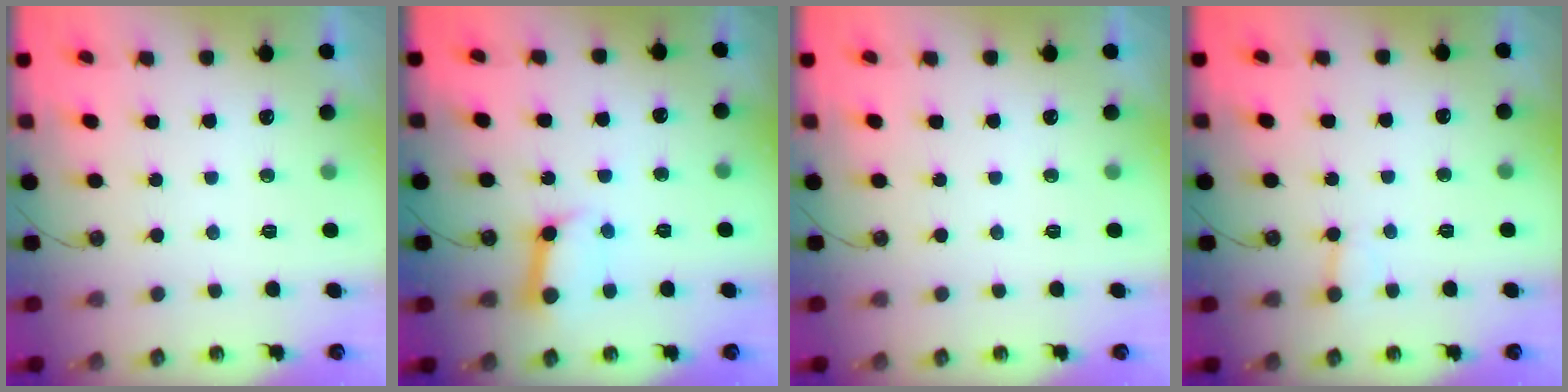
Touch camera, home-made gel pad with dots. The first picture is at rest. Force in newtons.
{"total": 9.3, "press": 9.2, "slide": 1.1}
{"total": 0.0}
{"total": 3.7, "press": 3.7, "slide": 0.3}